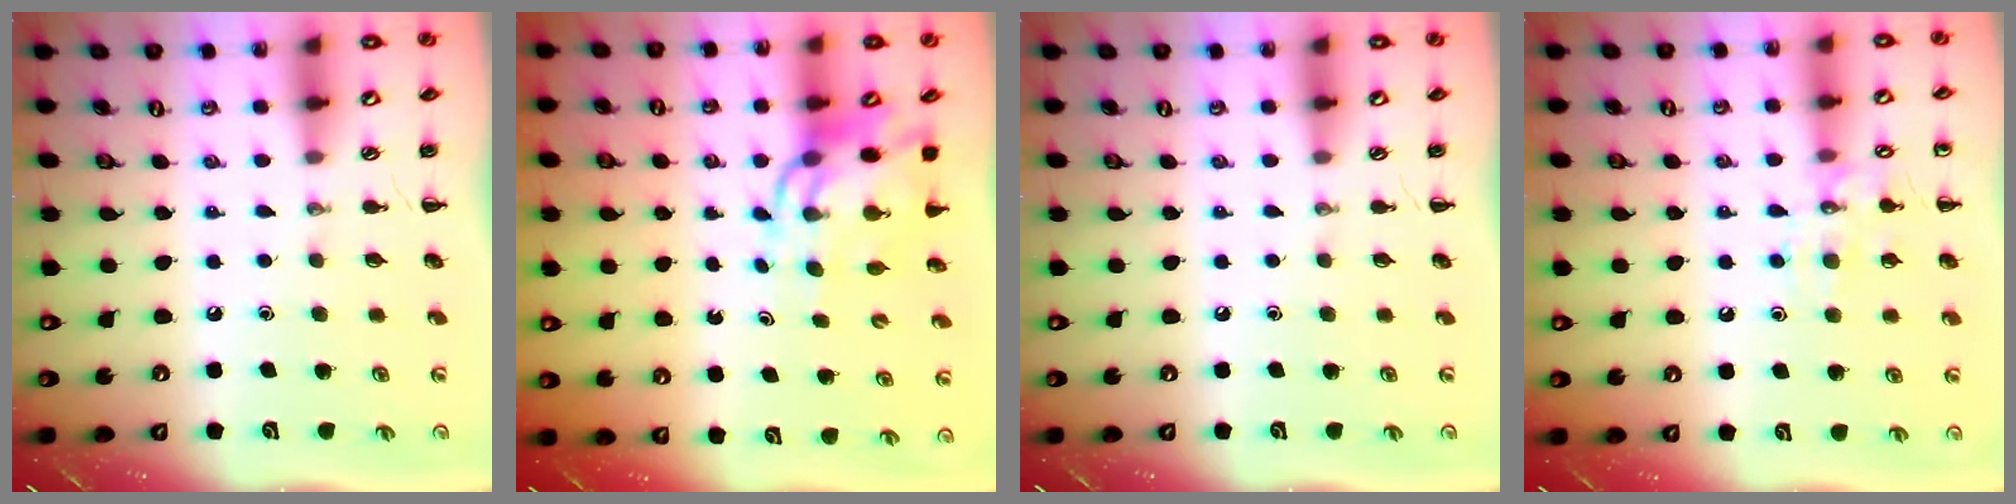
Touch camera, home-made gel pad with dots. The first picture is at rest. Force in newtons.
{"total": 11.2, "press": 10.6, "slide": 3.6}
{"total": 0.0}
{"total": 9.7, "press": 9.7, "slide": 0.7}